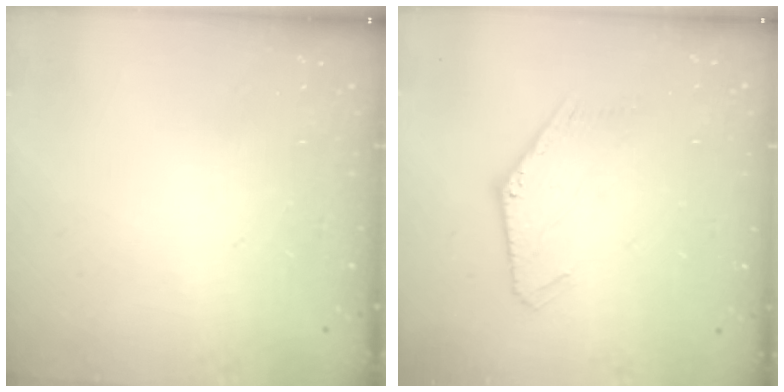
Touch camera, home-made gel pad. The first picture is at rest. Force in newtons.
{"total": 1.1, "press": 1.1, "slide": 0.0}